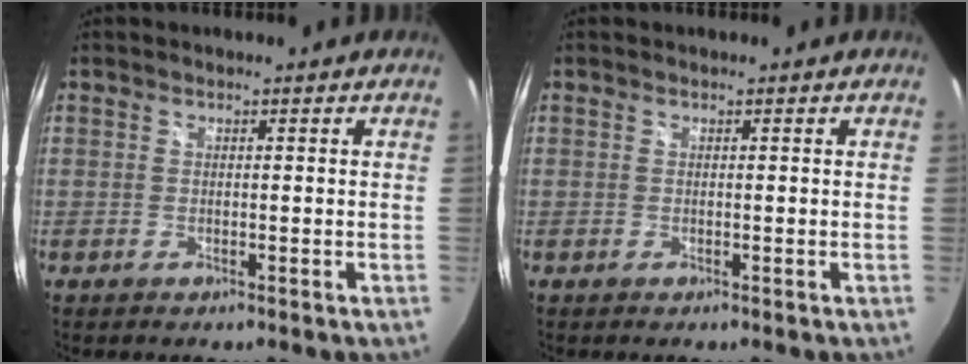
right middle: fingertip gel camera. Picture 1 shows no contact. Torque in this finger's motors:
{"motor_torque": [0.00, 0.00, 0.00, 0.01]}